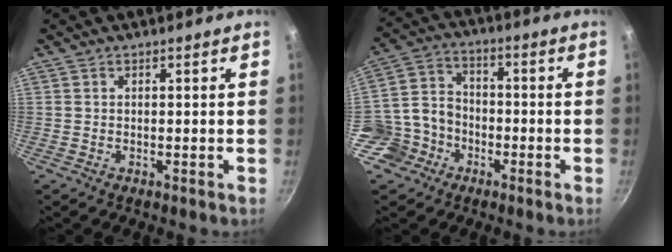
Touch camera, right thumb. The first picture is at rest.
{"total": 9.7, "force": [-4.3, 8.2, 2.9], "torque": [-0.024, 0.049, -0.091]}